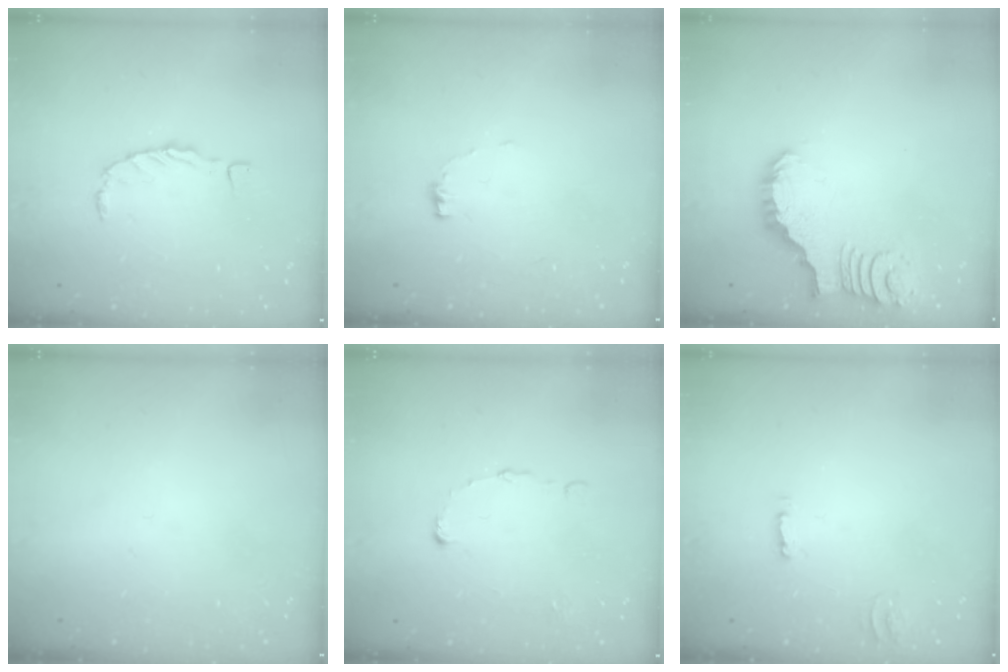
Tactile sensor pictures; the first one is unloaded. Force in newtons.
{"total": 6.2, "press": 6.2, "slide": 0.4}
{"total": 2.9, "press": 2.9, "slide": 0.1}
{"total": 0.0}
{"total": 6.9, "press": 6.9, "slide": 0.5}
{"total": 2.5, "press": 2.5, "slide": 0.2}